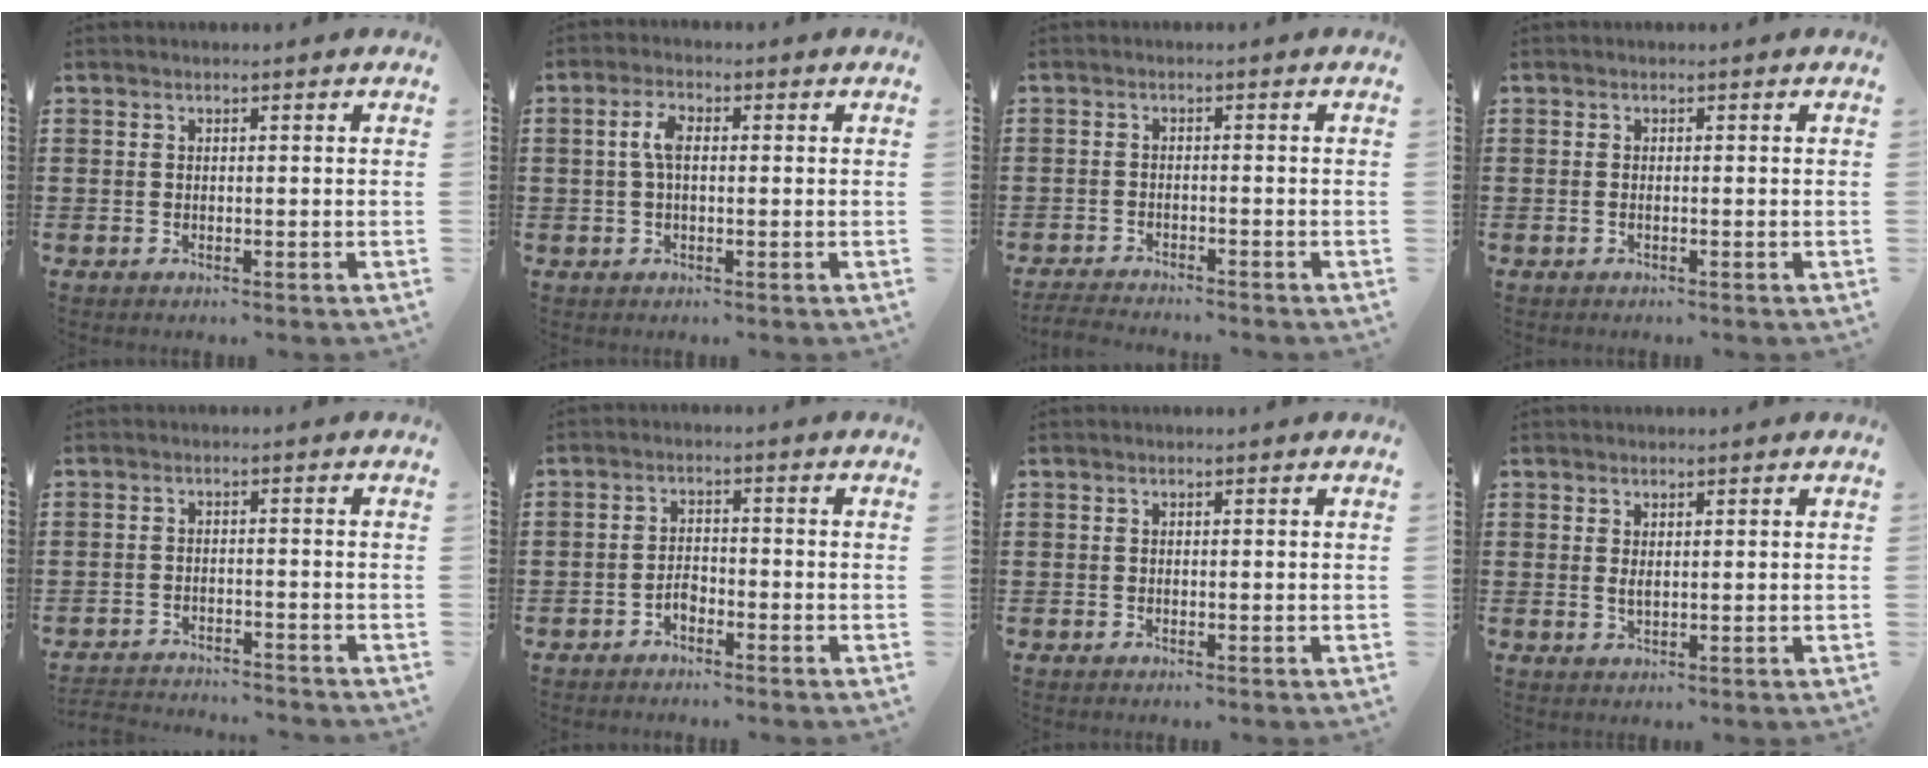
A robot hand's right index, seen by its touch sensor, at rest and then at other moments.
{"total": 4.0, "force": [0.3, 1.9, 3.5], "torque": [-0.078, 0.007, 0.001]}
{"total": 2.7, "force": [-2.7, -0.1, 0.0], "torque": [-0.012, -0.006, -0.059]}
{"total": 0.5, "force": [-0.2, 0.1, 0.5], "torque": [-0.011, -0.004, -0.002]}
{"total": 2.9, "force": [-2.8, 0.0, -0.1], "torque": [-0.004, -0.003, -0.061]}
{"total": 2.3, "force": [-1.6, 1.2, 1.0], "torque": [-0.024, 0.005, -0.034]}
{"total": 0.0}
{"total": 1.4, "force": [0.4, 0.5, 1.3], "torque": [-0.026, 0.000, 0.006]}